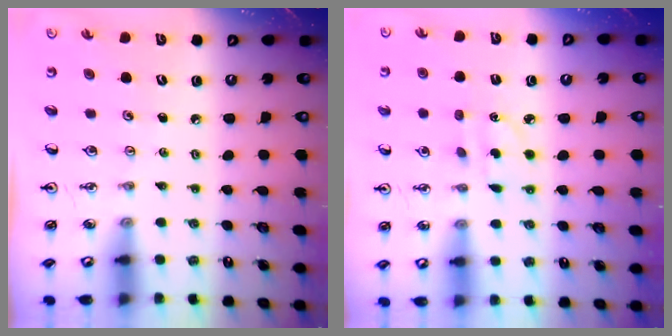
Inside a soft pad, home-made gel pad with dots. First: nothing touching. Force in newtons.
{"total": 3.3, "press": 3.2, "slide": 0.9}